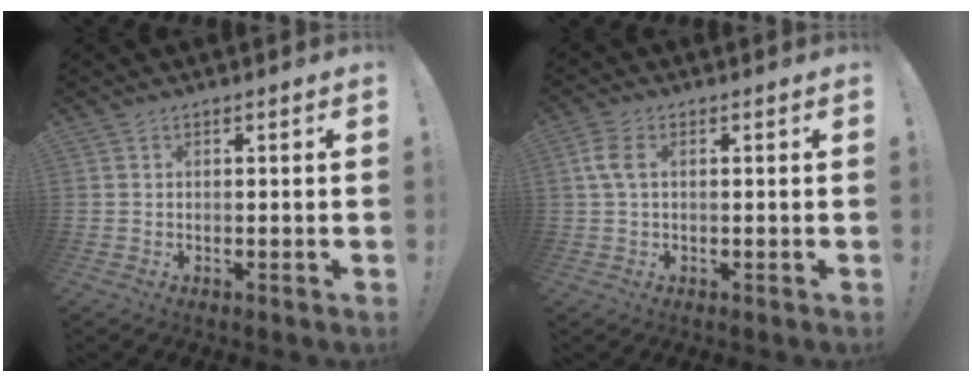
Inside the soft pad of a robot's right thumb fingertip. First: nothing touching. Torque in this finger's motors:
{"motor_torque": [0.03, 0.20, 0.27, -0.04, 0.09]}